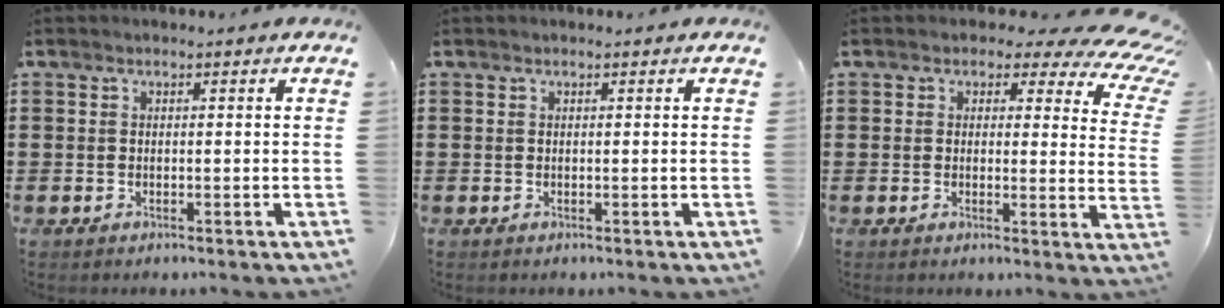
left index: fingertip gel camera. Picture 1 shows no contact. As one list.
[{"total": 0.0}, {"total": 4.3, "force": [2.8, 2.3, 2.4], "torque": [-0.039, -0.017, 0.041]}]